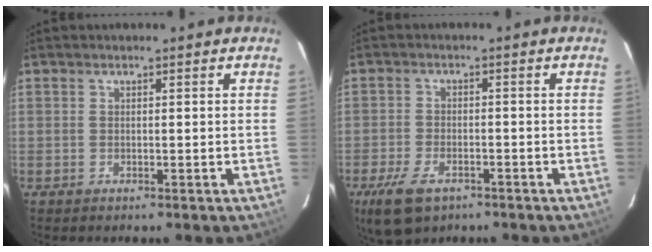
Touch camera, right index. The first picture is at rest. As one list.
[{"total": 8.8, "force": [-5.5, 4.5, 5.3], "torque": [-0.135, -0.018, -0.097]}]